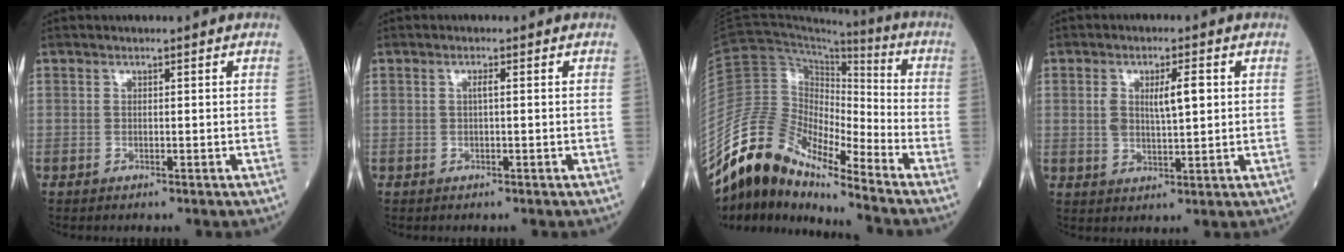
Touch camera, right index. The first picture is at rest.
{"total": 0.9, "force": [0.1, 0.0, 0.9], "torque": [-0.018, 0.002, 0.001]}
{"total": 13.3, "force": [-11.8, 3.2, 5.1], "torque": [-0.099, 0.054, -0.222]}
{"total": 5.5, "force": [1.4, 1.6, 5.0], "torque": [-0.093, 0.008, 0.031]}